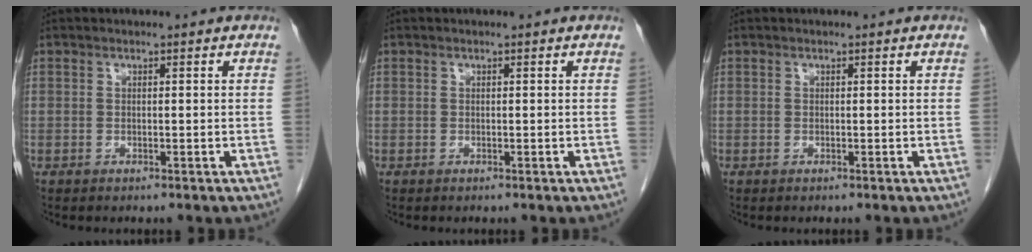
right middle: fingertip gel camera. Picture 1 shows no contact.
{"total": 0.0}
{"total": 0.0}